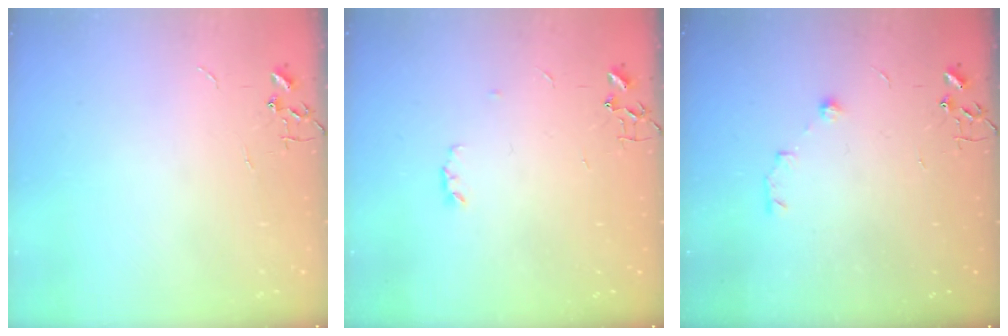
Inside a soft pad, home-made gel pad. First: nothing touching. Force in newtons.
{"total": 3.1, "press": 3.1, "slide": 0.5}
{"total": 7.3, "press": 7.2, "slide": 1.4}